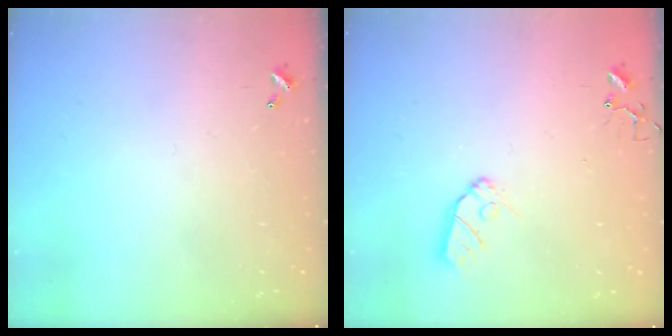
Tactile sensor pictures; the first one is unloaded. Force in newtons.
{"total": 8.2, "press": 8.1, "slide": 0.6}